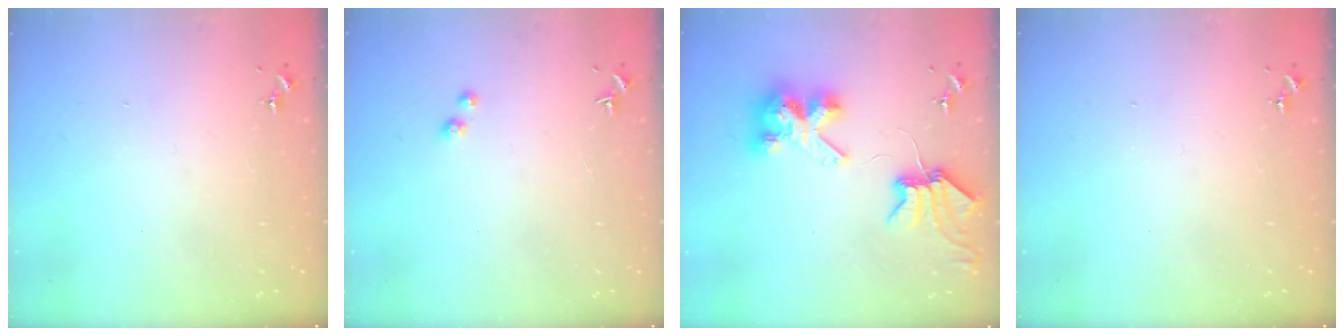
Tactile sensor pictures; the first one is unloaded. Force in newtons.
{"total": 1.8, "press": 1.7, "slide": 0.2}
{"total": 9.5, "press": 9.4, "slide": 1.2}
{"total": 0.0}